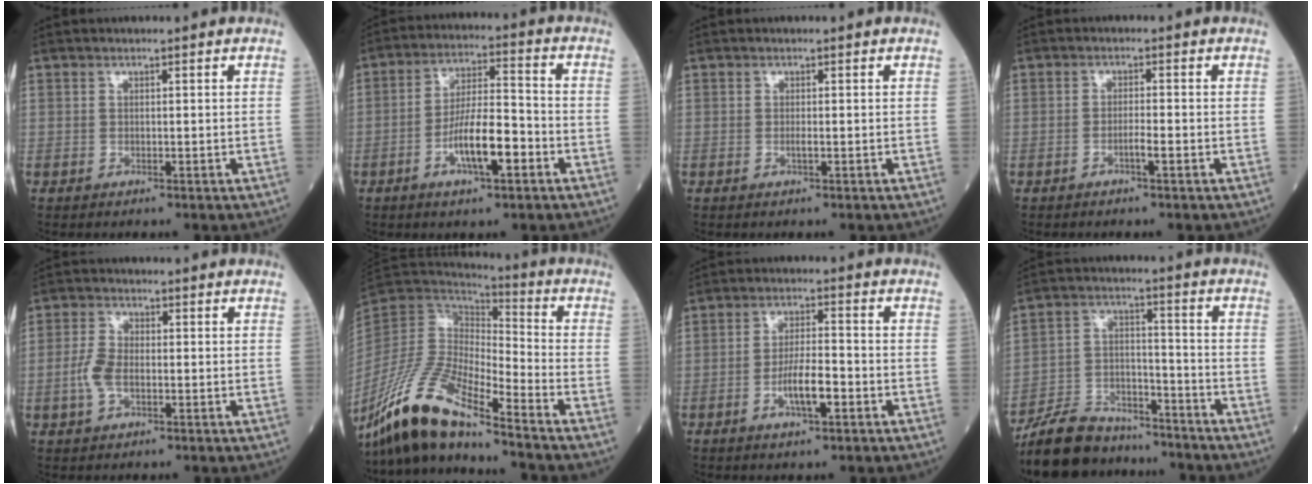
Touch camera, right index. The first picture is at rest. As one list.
[{"total": 9.5, "force": [-3.8, 2.1, 8.4], "torque": [-0.154, 0.008, -0.066]}, {"total": 0.7, "force": [-0.2, 0.0, 0.7], "torque": [-0.013, 0.000, -0.003]}, {"total": 1.8, "force": [-1.0, -0.1, 1.5], "torque": [-0.025, 0.001, -0.021]}, {"total": 4.3, "force": [-1.0, 2.2, 3.5], "torque": [-0.088, 0.008, -0.026]}, {"total": 14.8, "force": [-11.6, 2.1, 9.0], "torque": [-0.185, -0.009, -0.222]}, {"total": 5.9, "force": [-2.3, 1.2, 5.4], "torque": [-0.099, 0.004, -0.041]}, {"total": 13.4, "force": [-12.1, 4.8, 3.1], "torque": [-0.058, 0.027, -0.212]}]